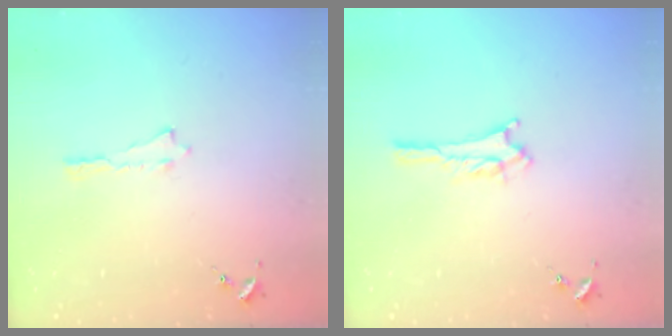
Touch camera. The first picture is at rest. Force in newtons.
{"total": 2.8, "press": 2.8, "slide": 0.3}